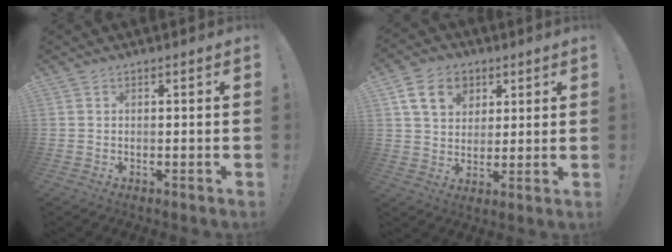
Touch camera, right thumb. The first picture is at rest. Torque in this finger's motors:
{"motor_torque": [0.08, 0.11, 0.10, 0.12, 0.01]}